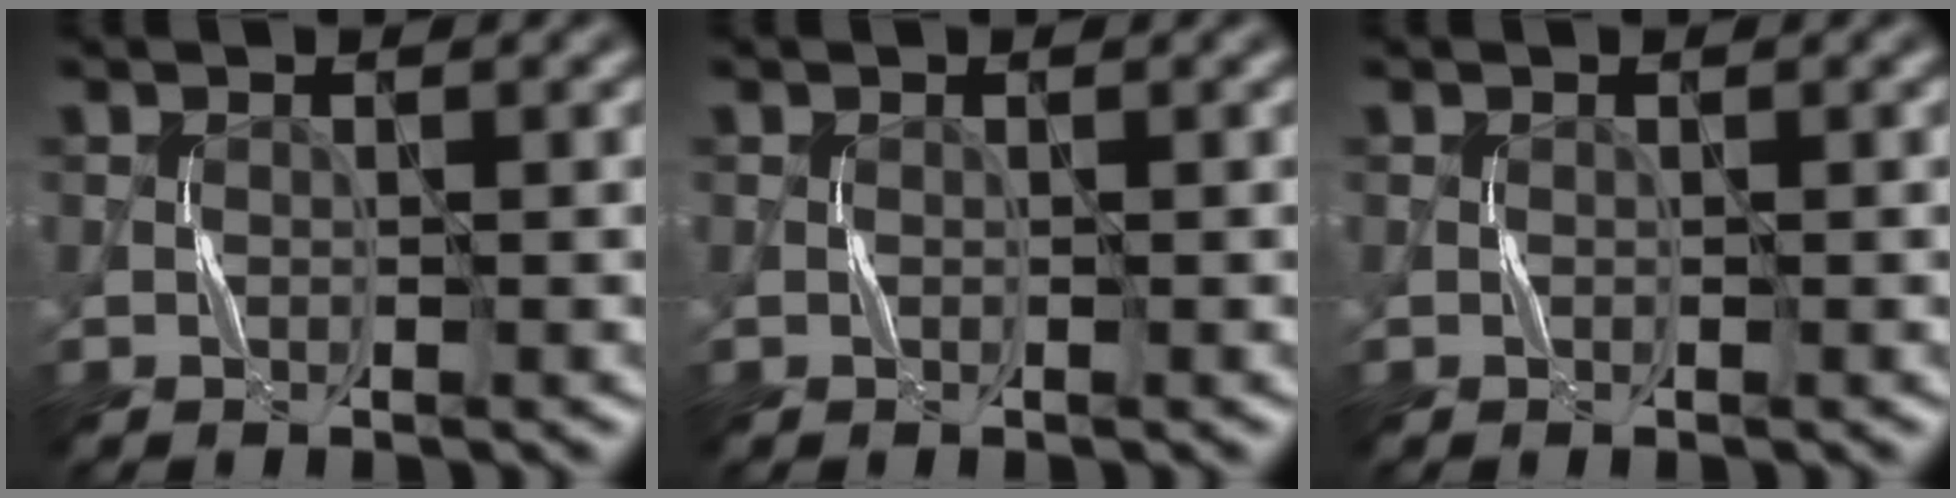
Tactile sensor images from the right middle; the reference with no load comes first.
{"total": 0.0}
{"total": 0.0}